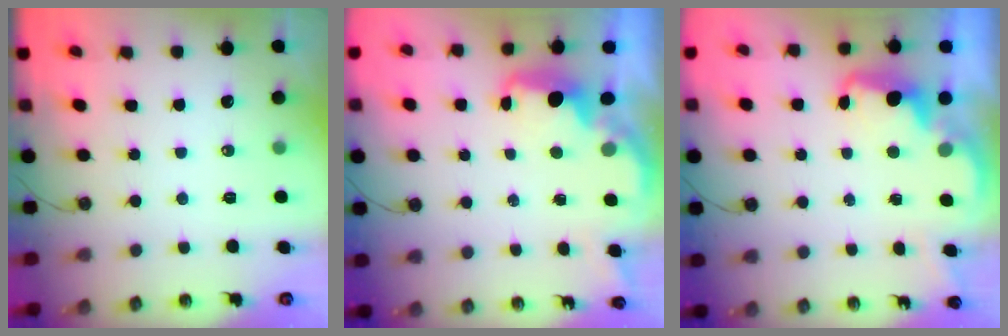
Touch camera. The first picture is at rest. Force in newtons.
{"total": 3.0, "press": 2.9, "slide": 0.7}
{"total": 2.7, "press": 2.6, "slide": 0.7}